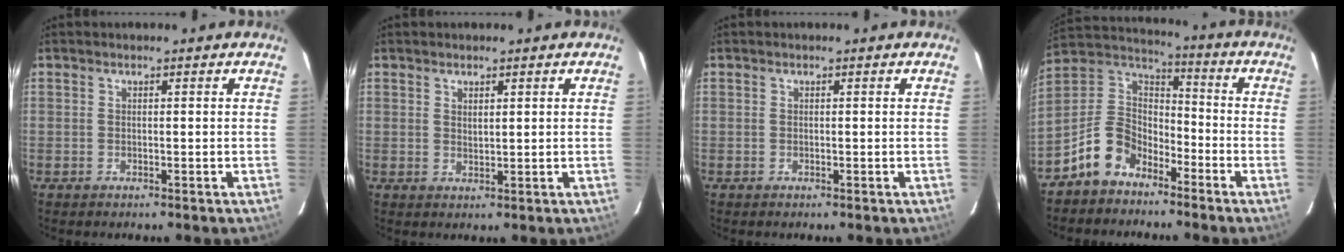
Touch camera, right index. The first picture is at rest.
{"total": 1.5, "force": [0.9, 0.7, 1.0], "torque": [-0.017, 0.001, 0.016]}
{"total": 0.0}
{"total": 11.4, "force": [-7.5, 7.2, 4.6], "torque": [-0.110, 0.040, -0.144]}